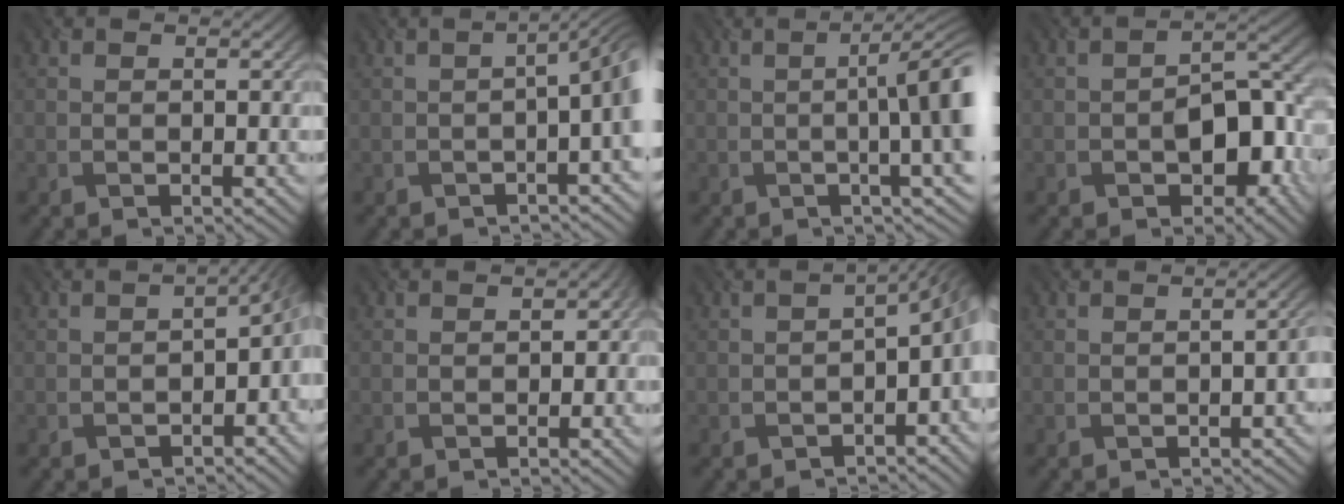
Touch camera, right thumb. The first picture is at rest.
{"total": 5.5, "force": [-1.1, 1.7, 5.2], "torque": [-0.056, 0.002, -0.019]}
{"total": 9.4, "force": [-0.3, 1.9, 9.2], "torque": [-0.117, 0.009, -0.007]}
{"total": 8.3, "force": [-2.7, 4.9, 6.2], "torque": [-0.086, -0.005, -0.041]}
{"total": 5.6, "force": [-2.3, 3.0, 4.2], "torque": [-0.043, -0.014, -0.036]}
{"total": 1.9, "force": [-0.5, 1.5, 1.0], "torque": [-0.015, -0.012, -0.006]}
{"total": 7.5, "force": [-2.5, 4.0, 5.8], "torque": [-0.063, -0.020, -0.032]}
{"total": 2.2, "force": [-0.7, 0.8, 2.0], "torque": [-0.023, 0.004, -0.007]}